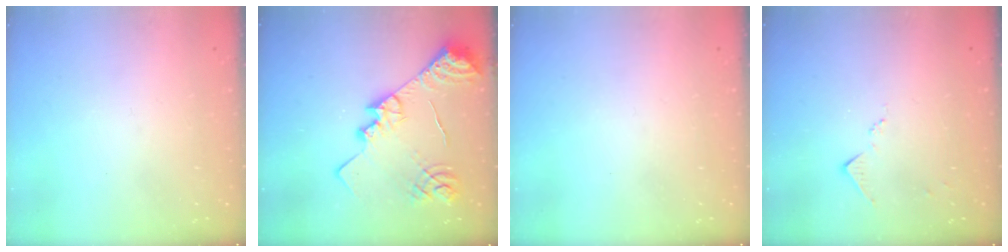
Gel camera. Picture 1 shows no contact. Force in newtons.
{"total": 18.4, "press": 18.3, "slide": 1.7}
{"total": 0.0}
{"total": 6.1, "press": 6.1, "slide": 0.7}